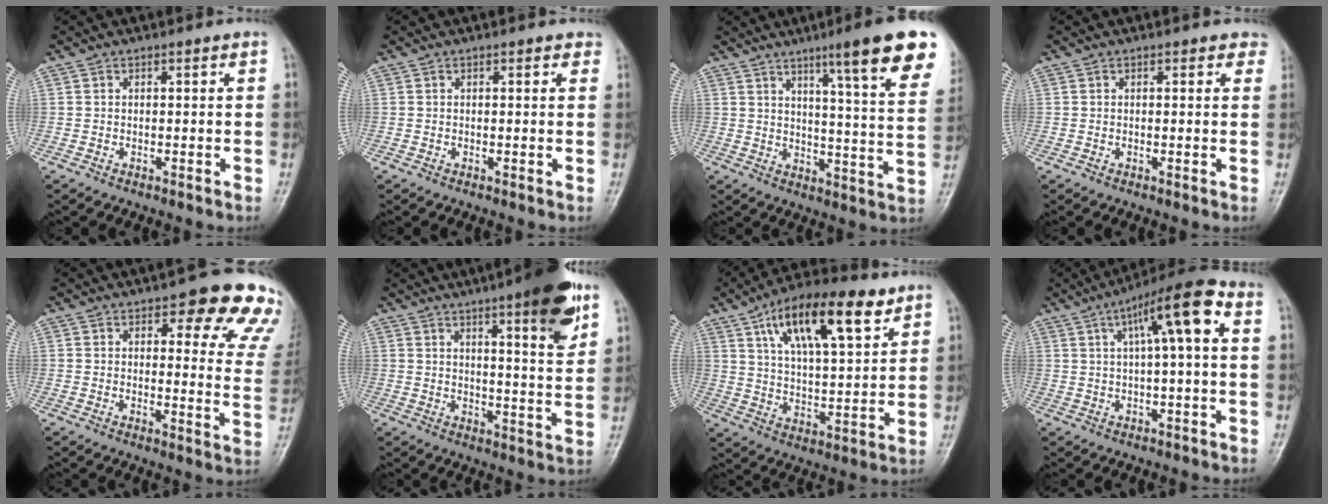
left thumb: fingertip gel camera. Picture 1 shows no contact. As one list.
[{"total": 1.0, "force": [0.6, 0.5, 0.6], "torque": [0.001, 0.000, 0.001]}, {"total": 18.8, "force": [11.4, 1.9, 14.9], "torque": [-0.174, -0.049, 0.146]}, {"total": 1.9, "force": [1.2, 1.1, 0.9], "torque": [0.015, -0.001, 0.003]}, {"total": 15.8, "force": [10.7, 5.5, 10.3], "torque": [-0.067, -0.047, 0.106]}, {"total": 13.4, "force": [7.3, 2.4, 11.0], "torque": [-0.135, -0.036, 0.097]}, {"total": 18.1, "force": [9.5, 6.6, 14.0], "torque": [-0.205, -0.024, 0.160]}, {"total": 11.5, "force": [3.1, 2.4, 10.8], "torque": [-0.182, 0.032, 0.042]}]